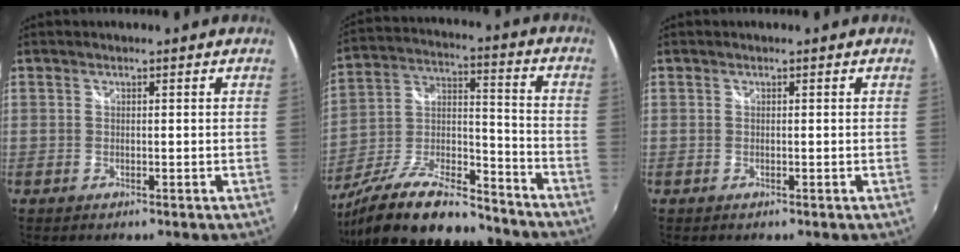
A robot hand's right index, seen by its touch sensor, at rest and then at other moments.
{"total": 22.4, "force": [-17.0, 7.2, 12.7], "torque": [-0.246, -0.009, -0.279]}
{"total": 0.0}